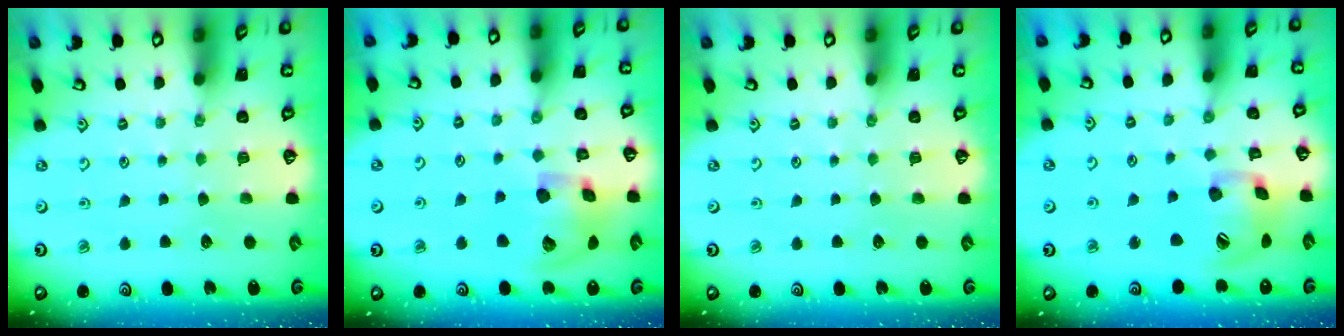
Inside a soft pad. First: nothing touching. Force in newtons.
{"total": 15.5, "press": 15.3, "slide": 2.4}
{"total": 0.0}
{"total": 15.8, "press": 15.6, "slide": 2.4}